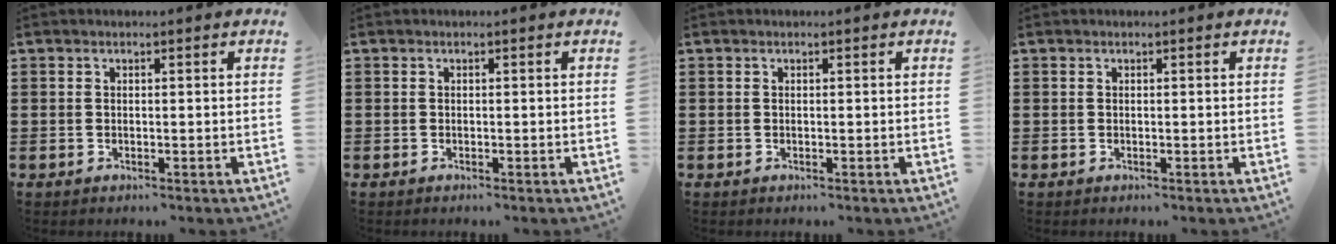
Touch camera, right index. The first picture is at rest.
{"total": 0.0}
{"total": 0.0}
{"total": 0.0}